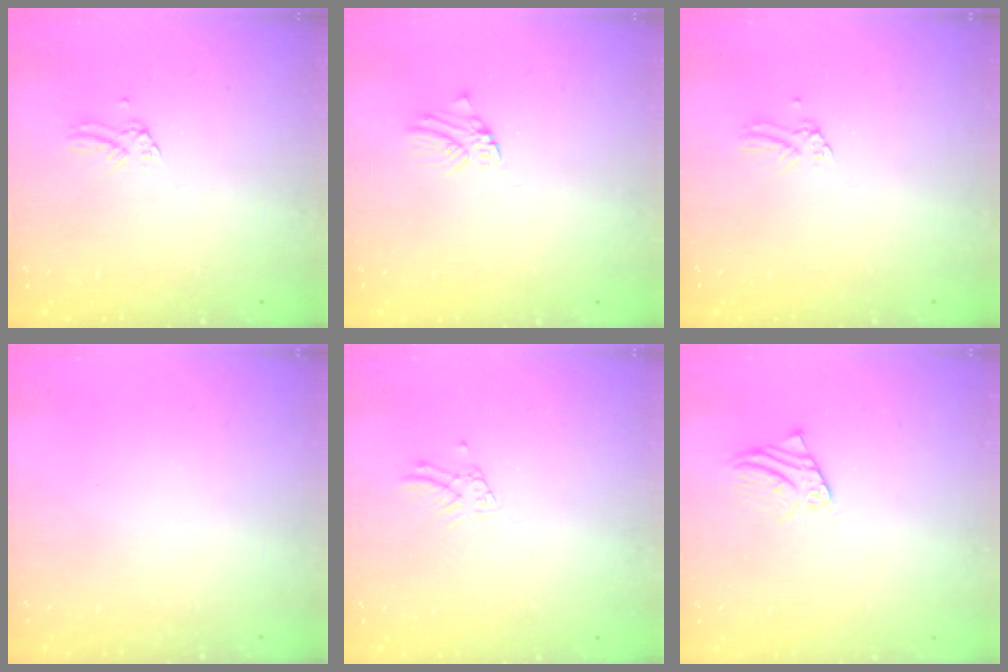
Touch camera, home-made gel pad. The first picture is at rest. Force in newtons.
{"total": 0.0}
{"total": 0.0}
{"total": 0.0}
{"total": 1.1, "press": 1.1, "slide": 0.1}
{"total": 2.2, "press": 2.2, "slide": 0.1}